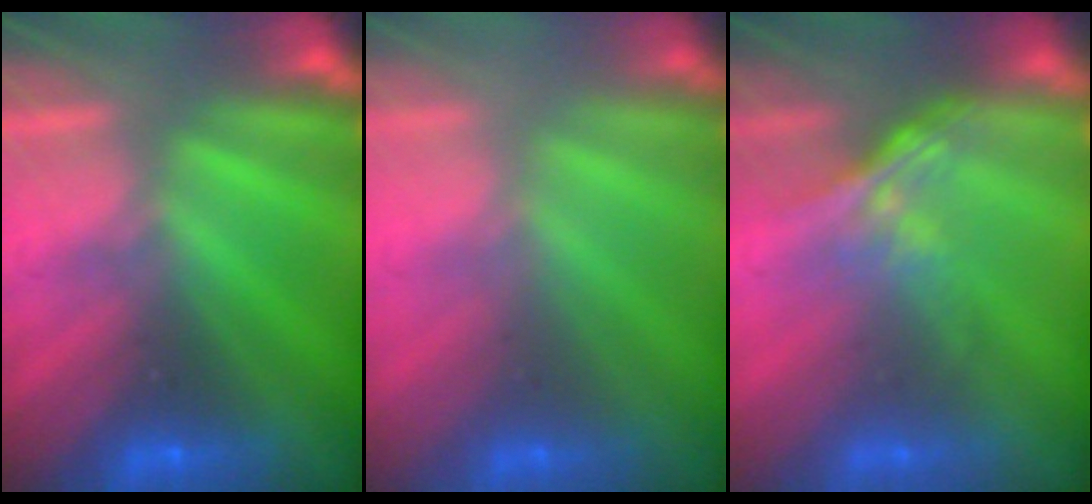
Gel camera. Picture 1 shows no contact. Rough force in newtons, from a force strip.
{"total": 2.2}
{"total": 1.4}